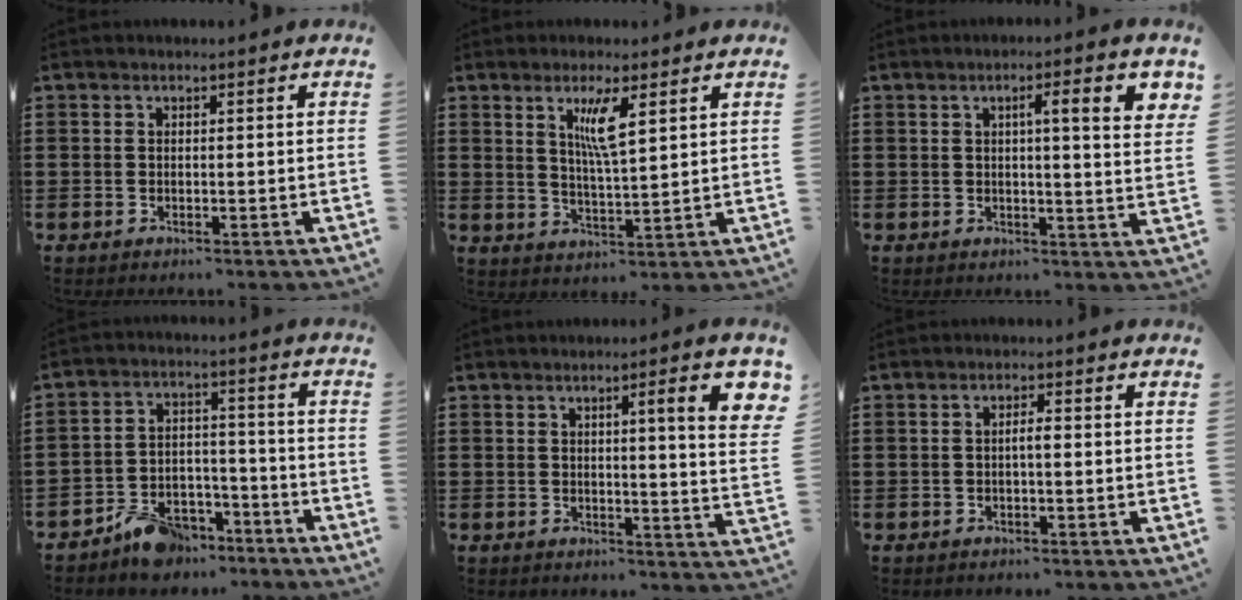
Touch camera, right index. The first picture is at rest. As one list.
[{"total": 5.5, "force": [2.5, 1.0, 4.8], "torque": [-0.095, -0.001, 0.039]}, {"total": 6.6, "force": [2.2, 0.8, 6.2], "torque": [-0.106, -0.001, 0.029]}, {"total": 7.0, "force": [-5.9, 3.2, 1.8], "torque": [-0.032, 0.030, -0.112]}, {"total": 7.7, "force": [2.9, 0.4, 7.1], "torque": [-0.113, -0.003, 0.039]}, {"total": 1.5, "force": [-0.3, 0.3, 1.4], "torque": [-0.027, 0.003, -0.006]}]